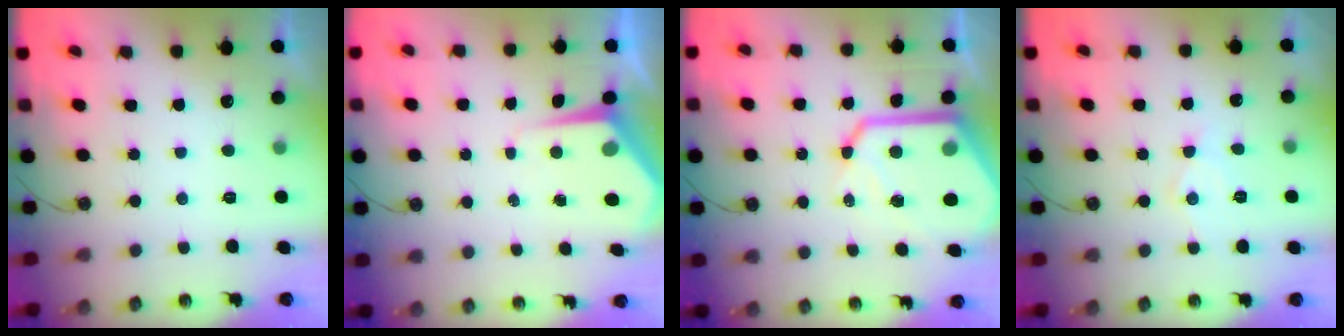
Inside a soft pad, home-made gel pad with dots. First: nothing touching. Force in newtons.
{"total": 6.8, "press": 6.8, "slide": 0.5}
{"total": 19.2, "press": 19.0, "slide": 2.1}
{"total": 8.1, "press": 8.1, "slide": 0.2}